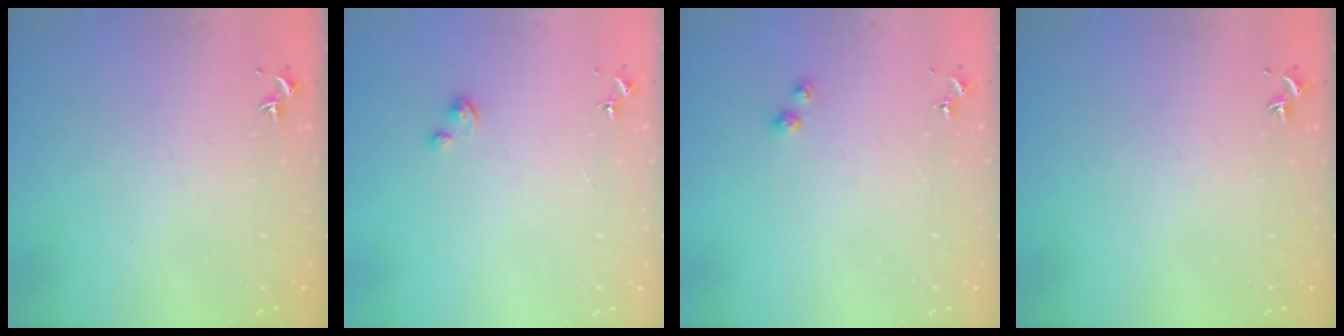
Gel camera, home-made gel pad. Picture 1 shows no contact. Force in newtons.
{"total": 1.9, "press": 1.9, "slide": 0.1}
{"total": 2.8, "press": 2.8, "slide": 0.4}
{"total": 0.0}